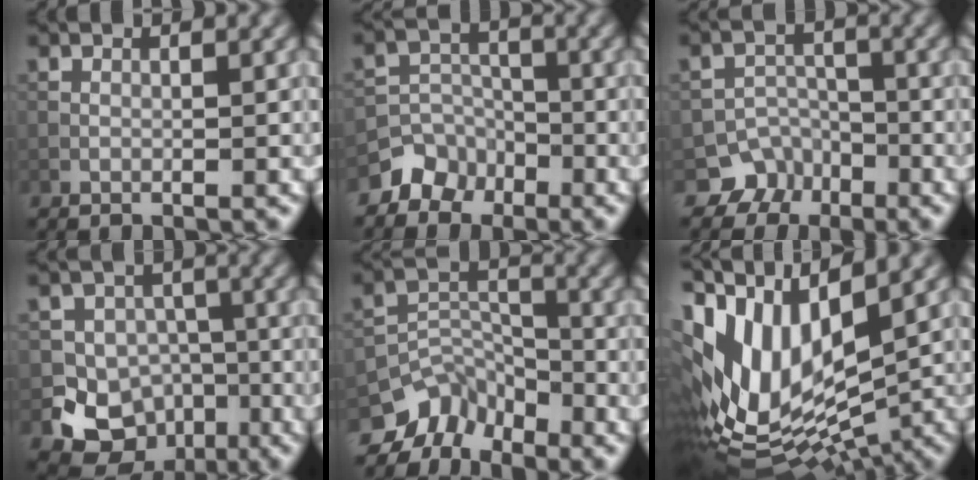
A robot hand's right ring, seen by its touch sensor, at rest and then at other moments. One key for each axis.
{"total": 4.6, "fx": -3.5, "fy": 3.0, "fz": 0.3, "tx": 0.013, "ty": 0.000, "tz": -0.056}
{"total": 4.3, "fx": -2.9, "fy": 3.2, "fz": 0.3, "tx": 0.019, "ty": 0.000, "tz": -0.036}
{"total": 10.9, "fx": -5.3, "fy": 9.3, "fz": 2.2, "tx": -0.027, "ty": -0.018, "tz": -0.093}
{"total": 5.9, "fx": -4.9, "fy": 3.1, "fz": 1.1, "tx": -0.003, "ty": -0.005, "tz": -0.086}
{"total": 14.9, "fx": 1.2, "fy": 7.0, "fz": 13.1, "tx": -0.279, "ty": 0.001, "tz": 0.043}